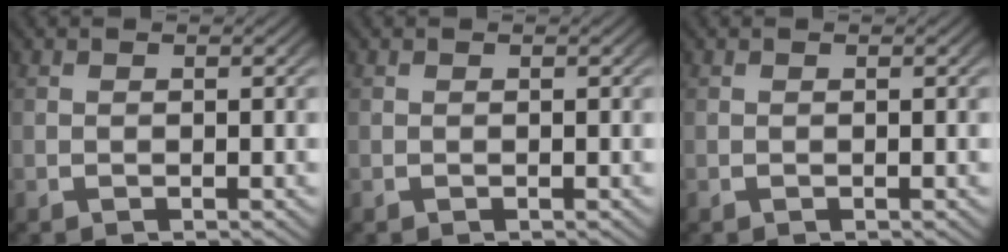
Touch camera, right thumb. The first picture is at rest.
{"total": 0.0}
{"total": 0.0}